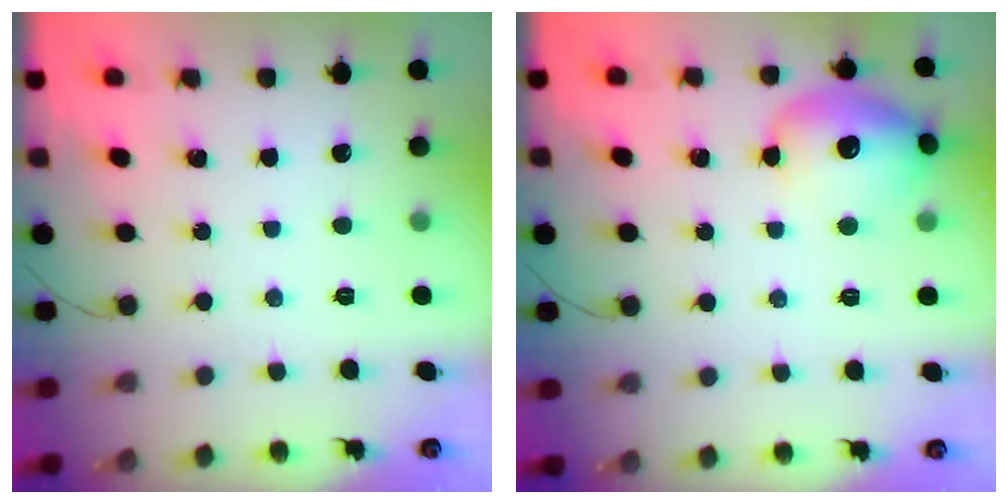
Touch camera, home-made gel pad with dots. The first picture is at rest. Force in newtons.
{"total": 13.4, "press": 13.2, "slide": 2.3}